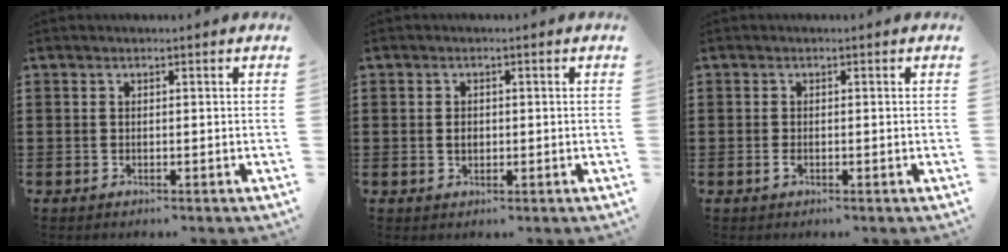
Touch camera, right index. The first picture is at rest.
{"total": 1.5, "force": [-0.1, 1.0, 1.1], "torque": [-0.024, 0.005, -0.003]}
{"total": 0.8, "force": [-0.3, 0.3, 0.6], "torque": [-0.022, -0.005, -0.008]}